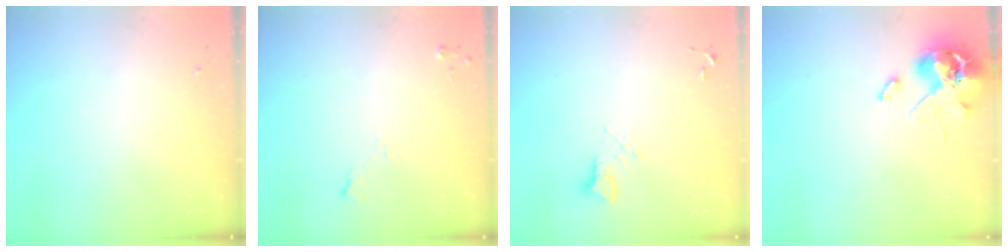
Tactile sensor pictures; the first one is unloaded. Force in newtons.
{"total": 5.7, "press": 5.6, "slide": 0.7}
{"total": 3.9, "press": 3.9, "slide": 0.4}
{"total": 12.8, "press": 12.6, "slide": 2.0}